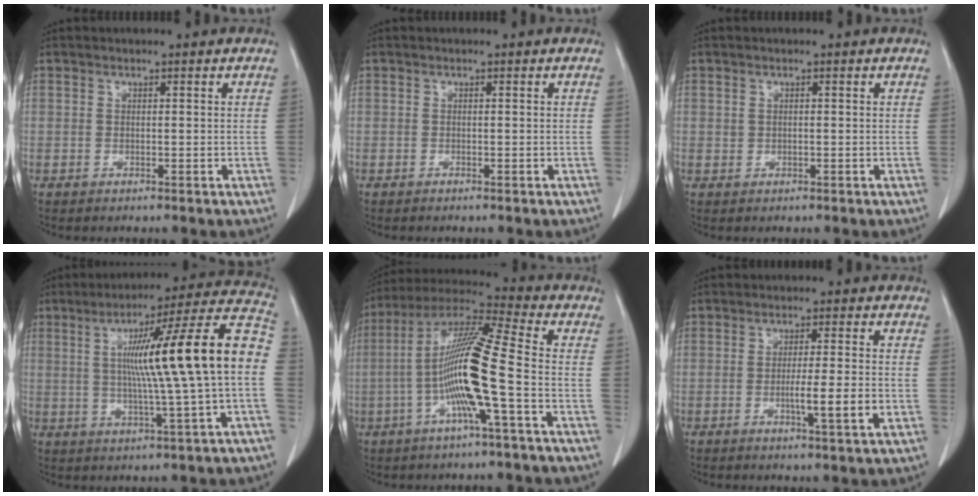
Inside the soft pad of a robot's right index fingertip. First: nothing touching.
{"total": 0.0}
{"total": 0.5, "force": [0.2, 0.5, 0.2], "torque": [0.002, 0.002, 0.006]}
{"total": 18.8, "force": [0.7, -0.7, 18.7], "torque": [-0.275, 0.025, 0.003]}
{"total": 14.9, "force": [-3.1, -0.3, 14.5], "torque": [-0.284, 0.007, -0.068]}
{"total": 6.0, "force": [-1.5, -0.2, 5.8], "torque": [-0.090, -0.008, -0.021]}